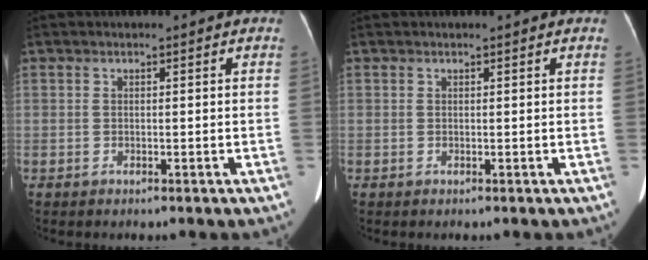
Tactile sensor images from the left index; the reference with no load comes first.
{"total": 0.7, "force": [0.7, 0.1, 0.2], "torque": [-0.007, 0.015, 0.007]}